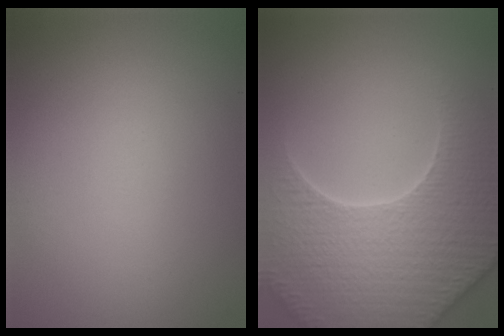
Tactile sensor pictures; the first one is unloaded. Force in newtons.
{"total": 7.8, "press": 7.5, "slide": 2.0}